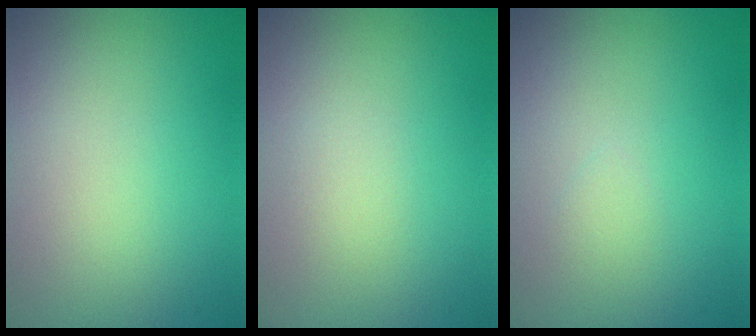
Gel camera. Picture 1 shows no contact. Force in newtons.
{"total": 0.9, "press": 0.8, "slide": 0.1}
{"total": 0.6, "press": 0.6, "slide": 0.1}